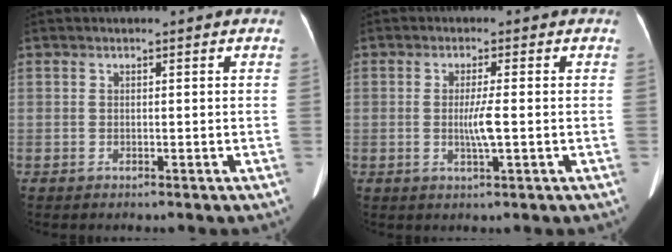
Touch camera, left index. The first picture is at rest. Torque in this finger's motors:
{"motor_torque": [0.08, -0.05, 0.08, 0.01]}